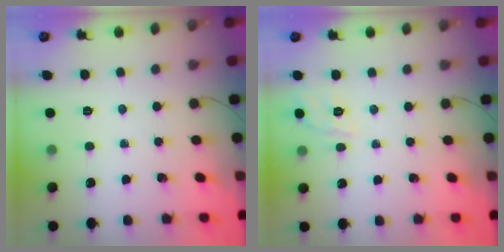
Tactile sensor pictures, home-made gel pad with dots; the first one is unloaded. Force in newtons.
{"total": 9.1, "press": 9.0, "slide": 1.7}